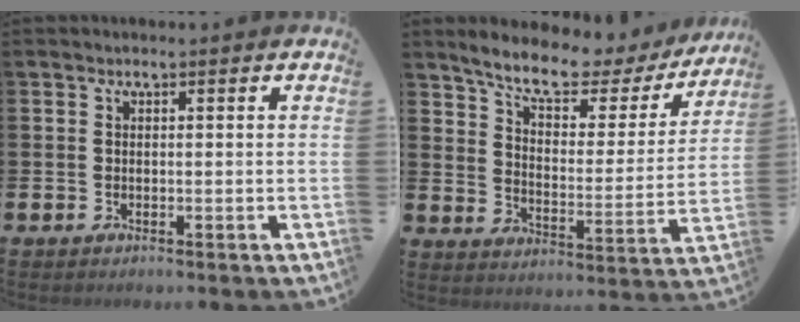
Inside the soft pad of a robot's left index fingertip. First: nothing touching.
{"total": 8.6, "force": [7.5, 2.3, 3.3], "torque": [-0.095, -0.049, 0.126]}